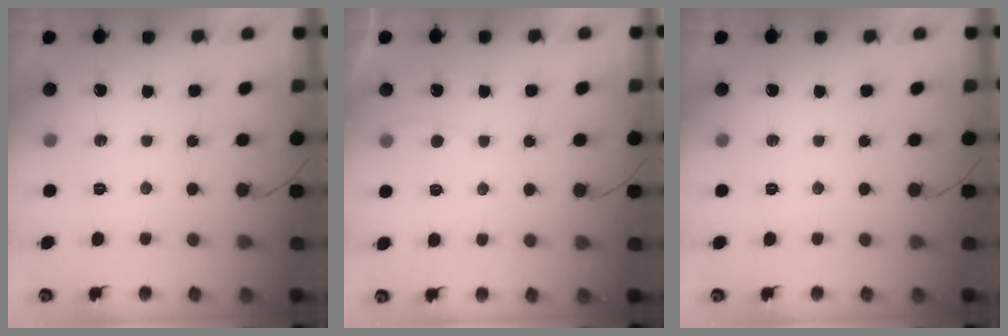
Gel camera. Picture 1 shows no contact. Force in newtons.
{"total": 2.0, "press": 2.0, "slide": 0.2}
{"total": 0.0}